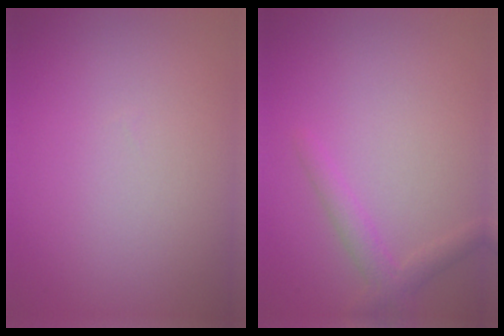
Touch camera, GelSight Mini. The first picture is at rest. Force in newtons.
{"total": 2.1, "press": 2.1, "slide": 0.1}